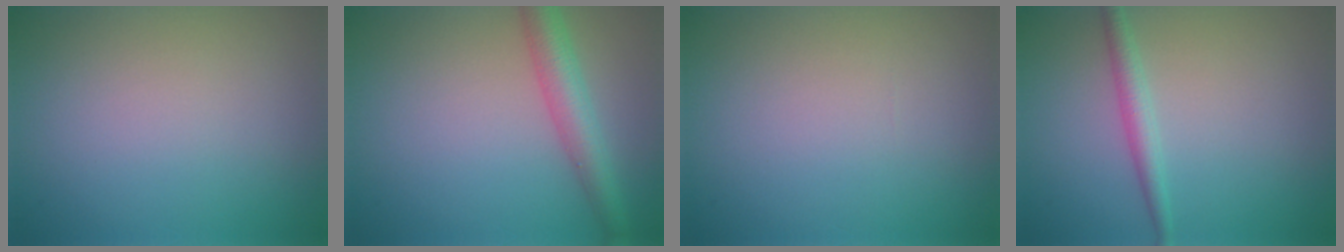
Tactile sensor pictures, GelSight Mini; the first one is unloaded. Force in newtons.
{"total": 4.1, "press": 4.1, "slide": 0.0}
{"total": 0.0}
{"total": 2.0, "press": 2.0, "slide": 0.1}